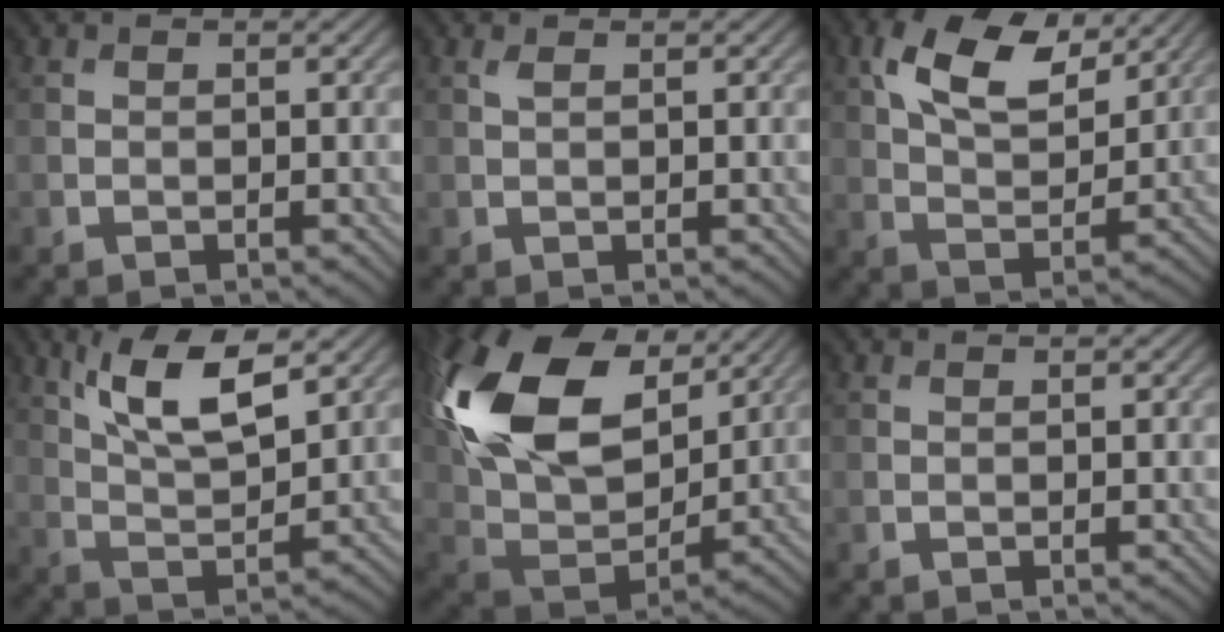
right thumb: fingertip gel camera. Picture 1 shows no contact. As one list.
[{"total": 0.6, "force": [0.3, 0.2, 0.5], "torque": [-0.013, 0.004, 0.008]}, {"total": 10.7, "force": [5.3, 5.3, 7.6], "torque": [-0.158, 0.008, 0.102]}, {"total": 9.9, "force": [5.1, 3.4, 7.8], "torque": [-0.161, 0.003, 0.100]}, {"total": 18.5, "force": [7.5, 11.5, 12.5], "torque": [-0.289, 0.022, 0.141]}, {"total": 0.0}]